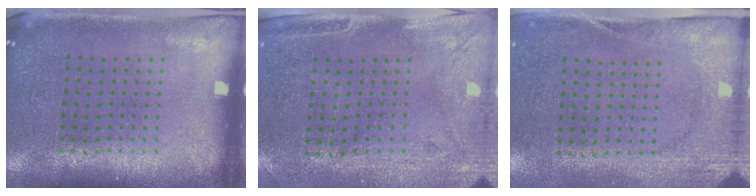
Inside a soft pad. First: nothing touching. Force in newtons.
{"total": 3.0, "press": 2.4, "slide": 1.7}
{"total": 2.7, "press": 2.1, "slide": 1.7}